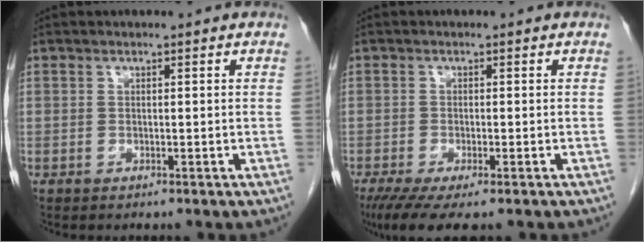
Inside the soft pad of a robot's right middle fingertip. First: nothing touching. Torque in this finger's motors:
{"motor_torque": [0.97, -0.75, 0.14, 0.05]}